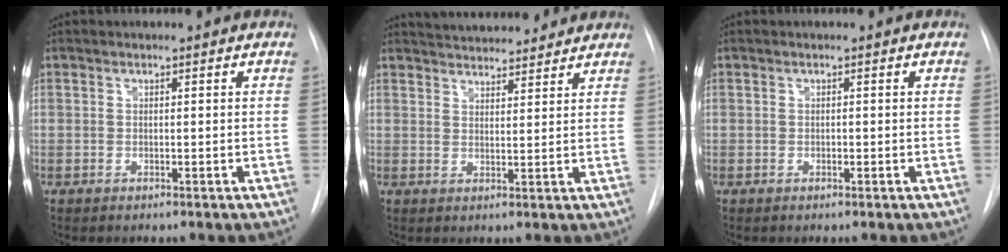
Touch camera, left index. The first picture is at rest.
{"total": 11.0, "force": [10.3, 2.2, 3.2], "torque": [-0.043, 0.017, 0.142]}
{"total": 0.0}